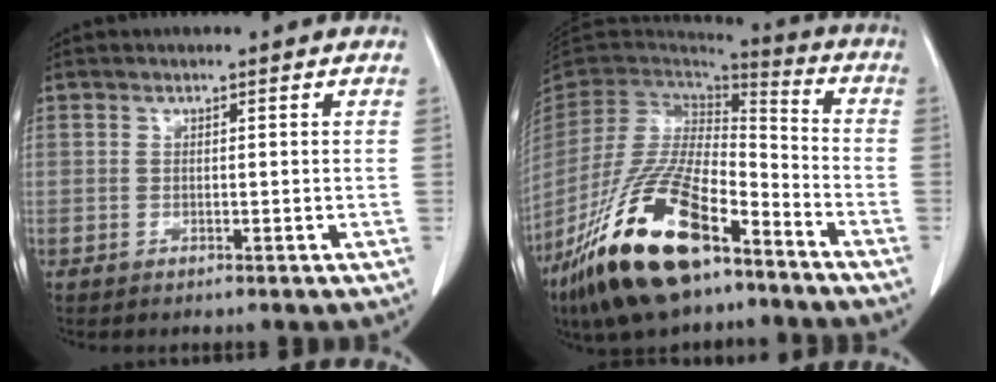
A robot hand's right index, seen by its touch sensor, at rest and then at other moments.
{"total": 21.7, "force": [-13.5, 7.4, 15.4], "torque": [-0.309, -0.024, -0.245]}